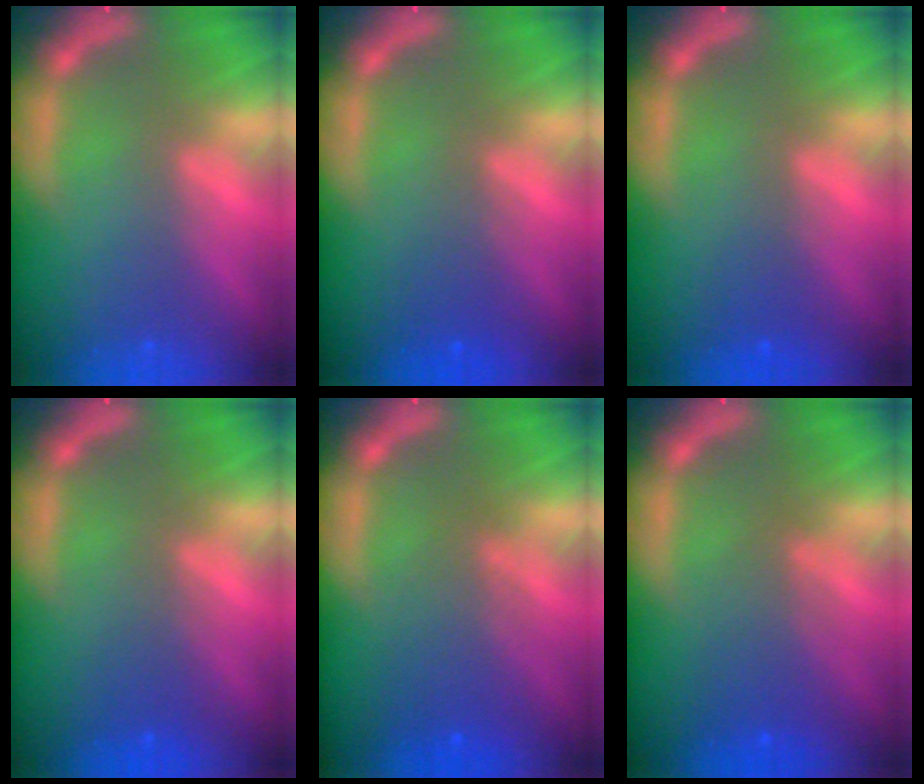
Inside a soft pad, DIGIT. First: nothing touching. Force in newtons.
{"total": 2.0}
{"total": 1.5}
{"total": 2.0}
{"total": 4.1}
{"total": 3.6}